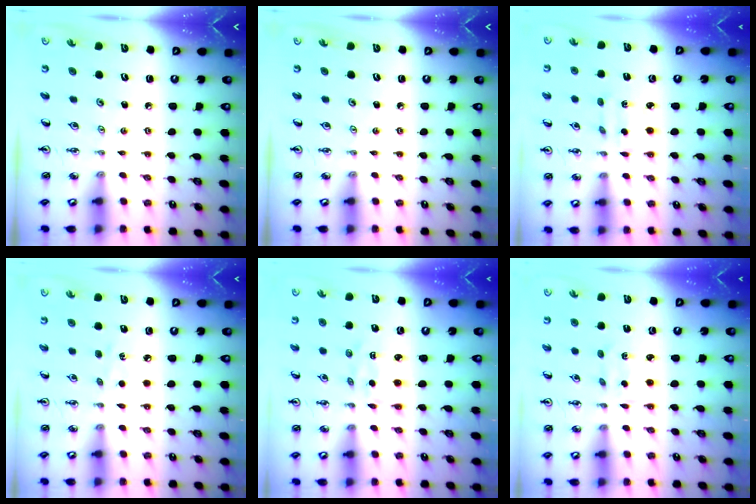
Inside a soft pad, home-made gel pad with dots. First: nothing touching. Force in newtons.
{"total": 0.0}
{"total": 2.4, "press": 2.4, "slide": 0.6}
{"total": 4.9, "press": 4.9, "slide": 0.6}
{"total": 2.0, "press": 1.9, "slide": 0.5}
{"total": 2.3, "press": 2.3, "slide": 0.4}